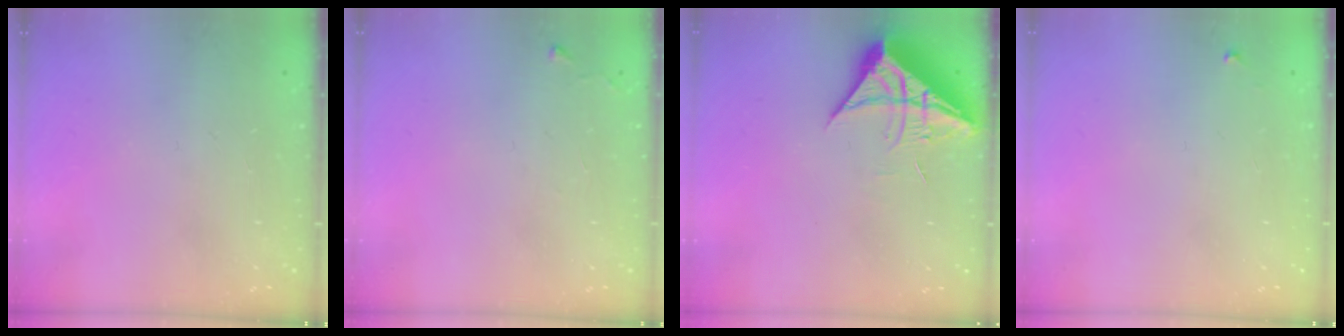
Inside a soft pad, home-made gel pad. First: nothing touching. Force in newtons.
{"total": 3.3, "press": 3.3, "slide": 0.5}
{"total": 9.4, "press": 9.3, "slide": 1.0}
{"total": 4.2, "press": 4.1, "slide": 0.7}